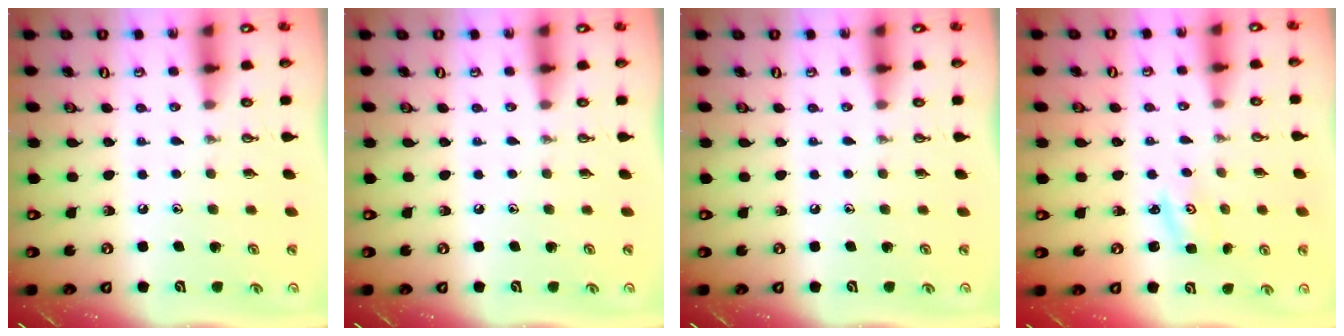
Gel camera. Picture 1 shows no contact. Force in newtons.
{"total": 0.0}
{"total": 0.0}
{"total": 1.5, "press": 1.5, "slide": 0.1}